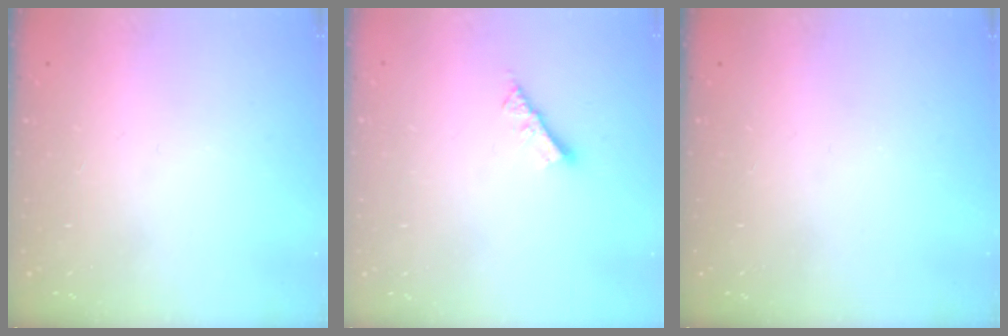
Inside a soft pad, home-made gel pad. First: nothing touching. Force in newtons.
{"total": 5.5, "press": 5.4, "slide": 0.4}
{"total": 0.0}